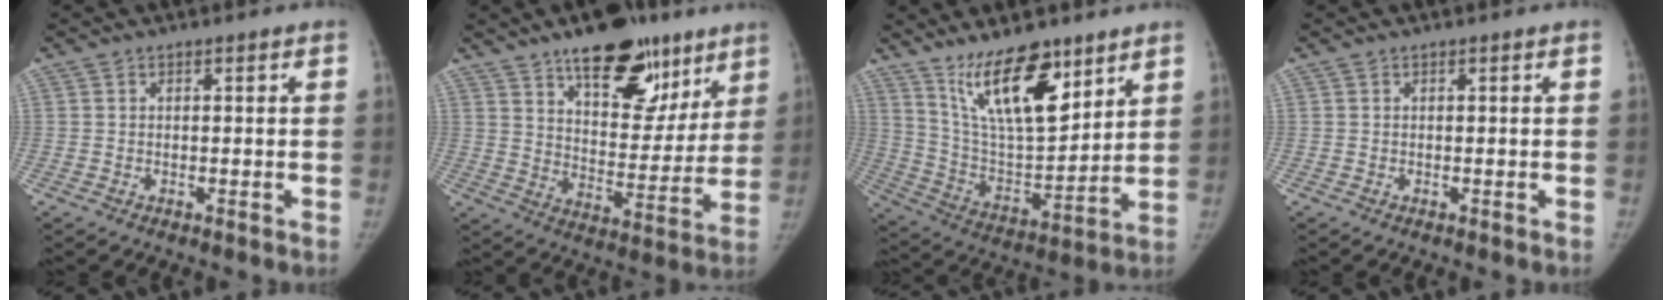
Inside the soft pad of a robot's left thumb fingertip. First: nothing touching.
{"total": 21.2, "force": [13.1, 10.3, 13.1], "torque": [-0.129, -0.054, 0.200]}
{"total": 17.0, "force": [11.2, 6.0, 11.3], "torque": [-0.161, -0.068, 0.215]}
{"total": 0.0}